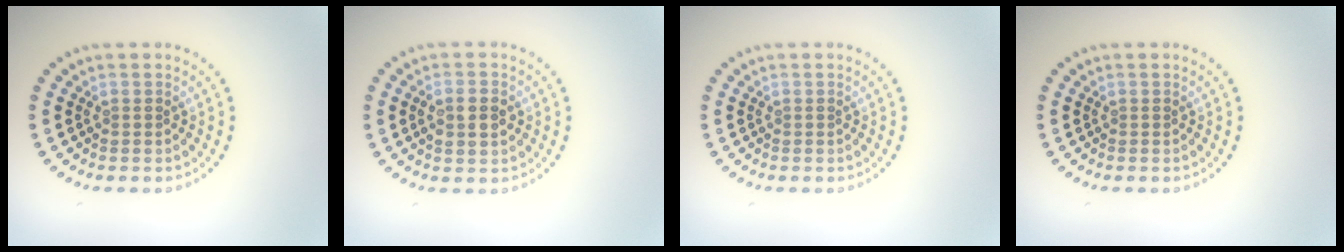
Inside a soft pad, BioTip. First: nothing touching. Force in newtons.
{"total": 2.5, "press": 2.4, "slide": 0.4}
{"total": 0.0}
{"total": 0.0}